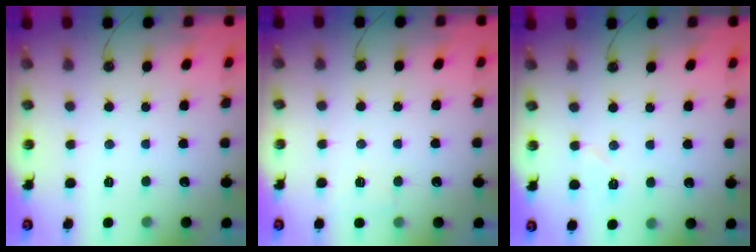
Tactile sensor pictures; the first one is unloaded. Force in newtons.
{"total": 4.0, "press": 3.2, "slide": 2.5}
{"total": 5.6, "press": 4.9, "slide": 2.7}